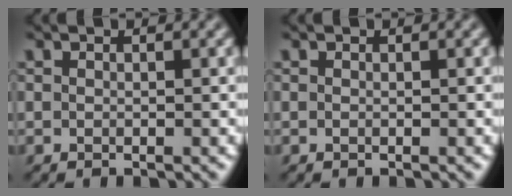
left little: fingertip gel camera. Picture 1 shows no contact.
{"total": 0.0}